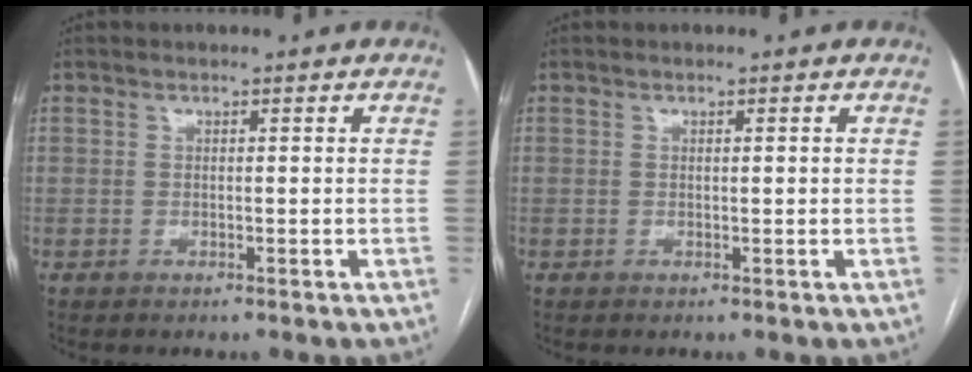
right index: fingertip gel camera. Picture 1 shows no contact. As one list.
[{"total": 0.6, "force": [0.2, 0.1, 0.6], "torque": [-0.014, 0.002, 0.003]}]